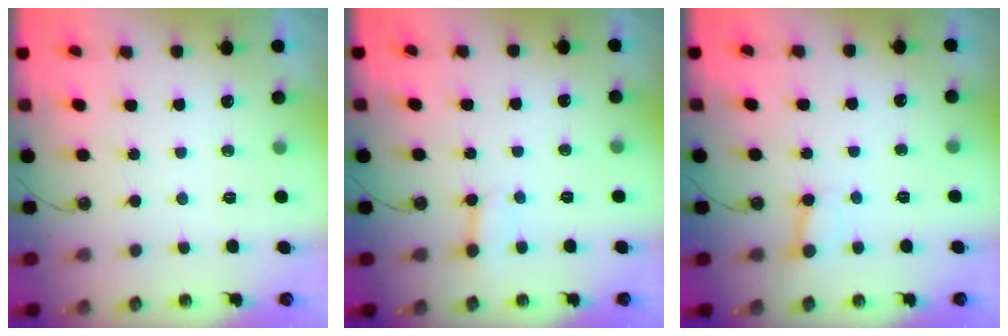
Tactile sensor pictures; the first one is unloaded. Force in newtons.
{"total": 2.7, "press": 2.7, "slide": 0.3}
{"total": 2.6, "press": 2.6, "slide": 0.2}